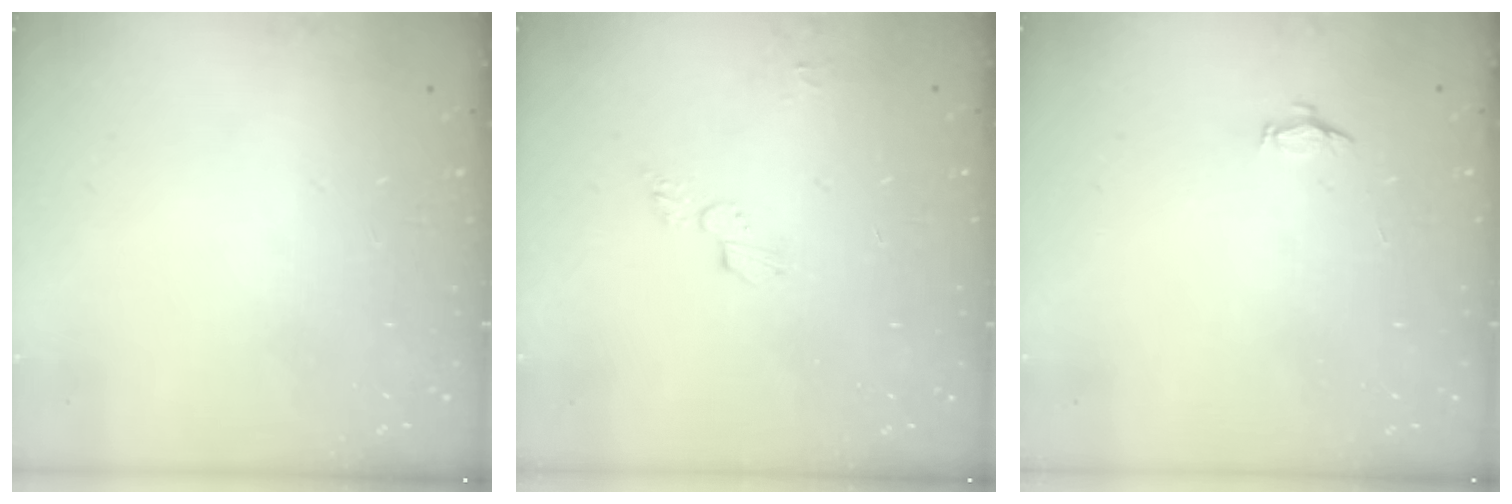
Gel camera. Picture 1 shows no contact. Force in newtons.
{"total": 4.1, "press": 4.0, "slide": 0.3}
{"total": 3.8, "press": 3.8, "slide": 0.3}